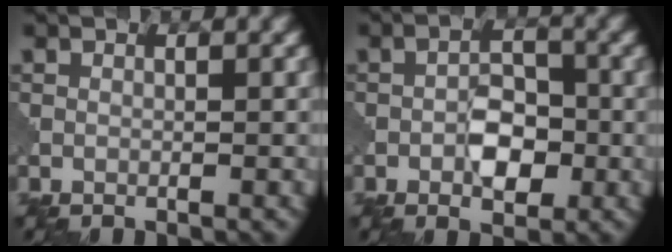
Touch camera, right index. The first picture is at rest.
{"total": 3.2, "force": [-0.7, 1.9, 2.5], "torque": [-0.039, 0.007, -0.006]}